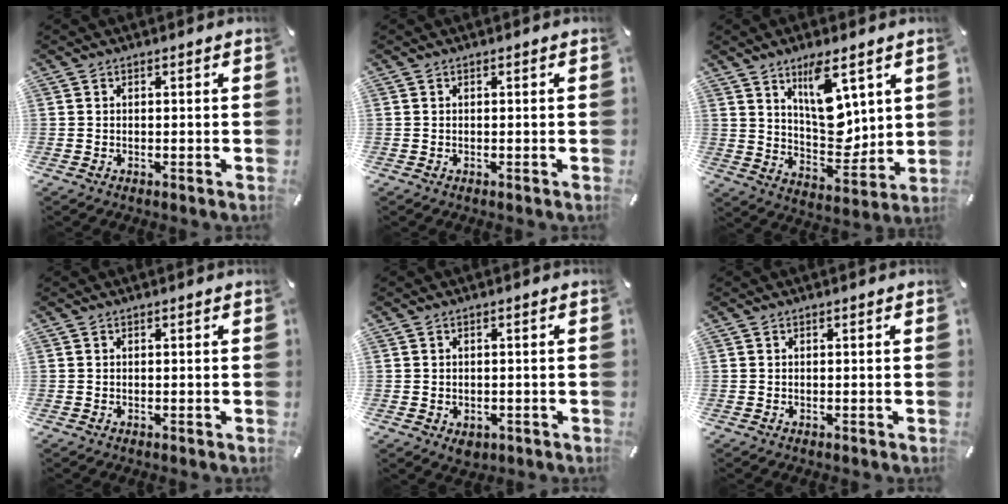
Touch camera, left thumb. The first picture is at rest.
{"total": 0.0}
{"total": 13.0, "force": [6.6, 7.0, 8.8], "torque": [-0.119, -0.039, 0.118]}
{"total": 0.0}
{"total": 2.4, "force": [-0.9, 1.9, 1.1], "torque": [-0.008, 0.002, -0.017]}
{"total": 0.0}